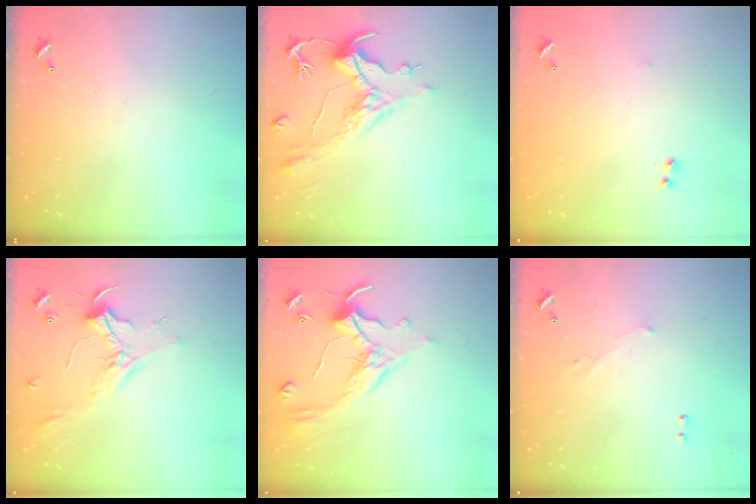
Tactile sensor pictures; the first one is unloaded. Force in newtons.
{"total": 1.5, "press": 0.4, "slide": 1.4}
{"total": 7.1, "press": 7.1, "slide": 0.7}
{"total": 2.3, "press": 2.2, "slide": 0.6}
{"total": 1.4, "press": 1.2, "slide": 0.7}
{"total": 0.9, "press": 0.8, "slide": 0.5}